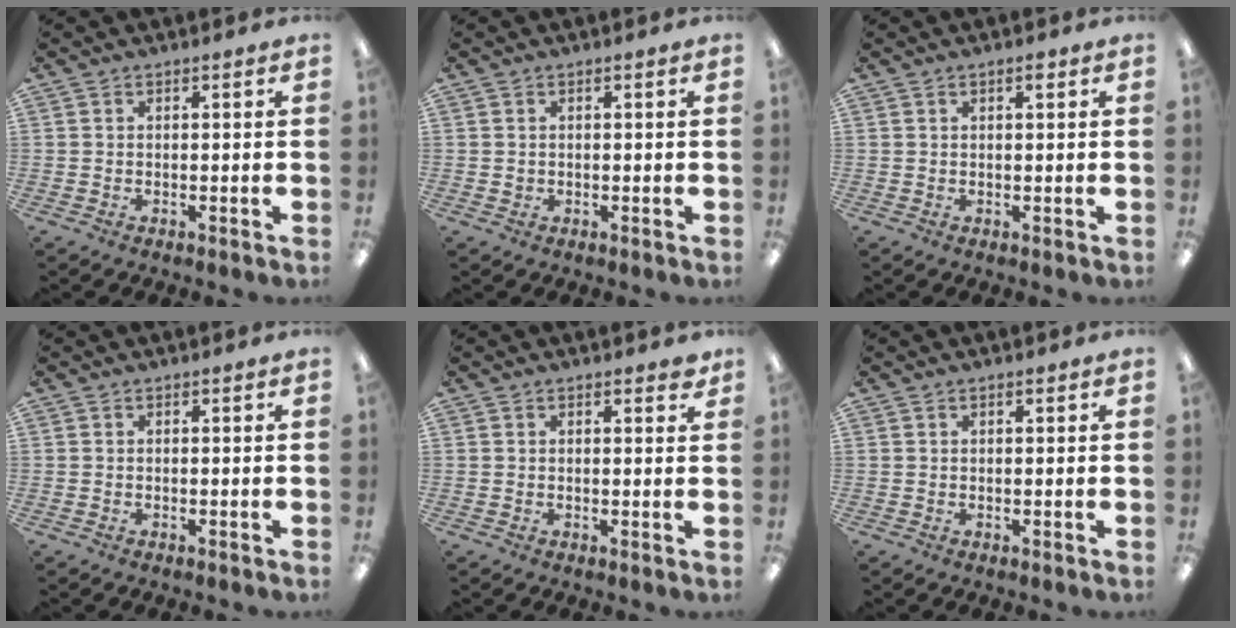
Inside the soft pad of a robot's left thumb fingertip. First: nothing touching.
{"total": 0.7, "force": [0.1, 0.6, 0.3], "torque": [-0.007, 0.005, 0.000]}
{"total": 1.5, "force": [0.9, 0.4, 1.2], "torque": [-0.017, 0.000, 0.012]}
{"total": 0.0}
{"total": 1.7, "force": [1.3, 0.5, 0.9], "torque": [-0.003, -0.006, 0.020]}
{"total": 0.6, "force": [0.4, 0.1, 0.5], "torque": [-0.009, 0.001, 0.006]}